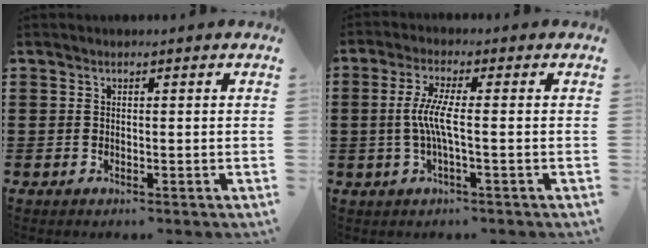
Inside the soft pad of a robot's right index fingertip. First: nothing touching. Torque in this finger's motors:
{"motor_torque": [0.95, 0.01, 0.45, 0.19]}